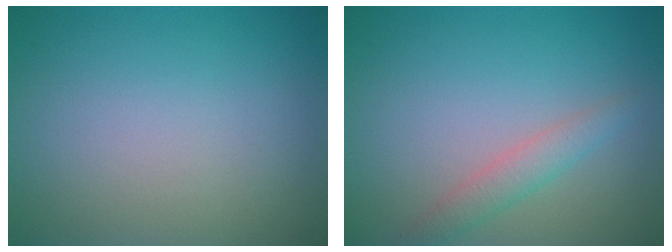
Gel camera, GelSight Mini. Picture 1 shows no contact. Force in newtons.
{"total": 2.0, "press": 2.0, "slide": 0.0}